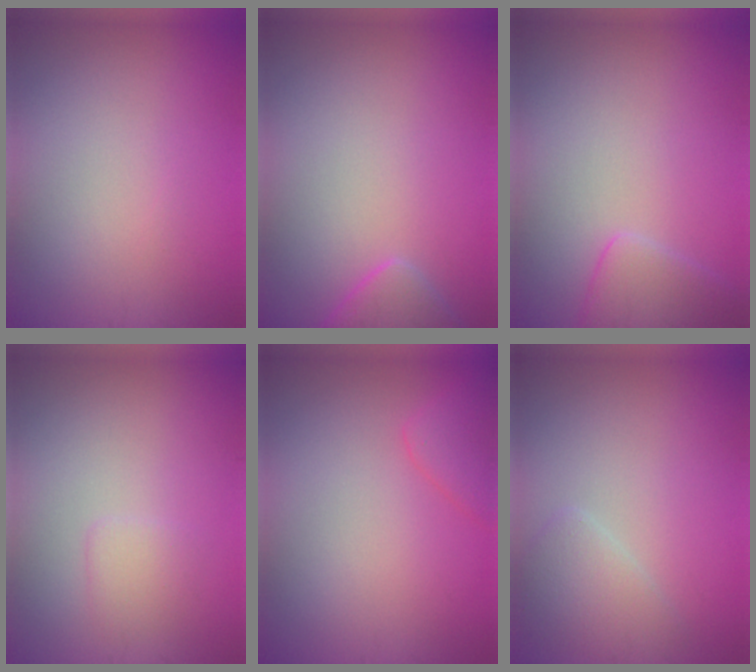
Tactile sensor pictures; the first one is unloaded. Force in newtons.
{"total": 2.5, "press": 2.5, "slide": 0.2}
{"total": 2.8, "press": 2.7, "slide": 0.3}
{"total": 1.4, "press": 1.3, "slide": 0.3}
{"total": 2.5, "press": 2.5, "slide": 0.2}
{"total": 2.5, "press": 2.5, "slide": 0.1}